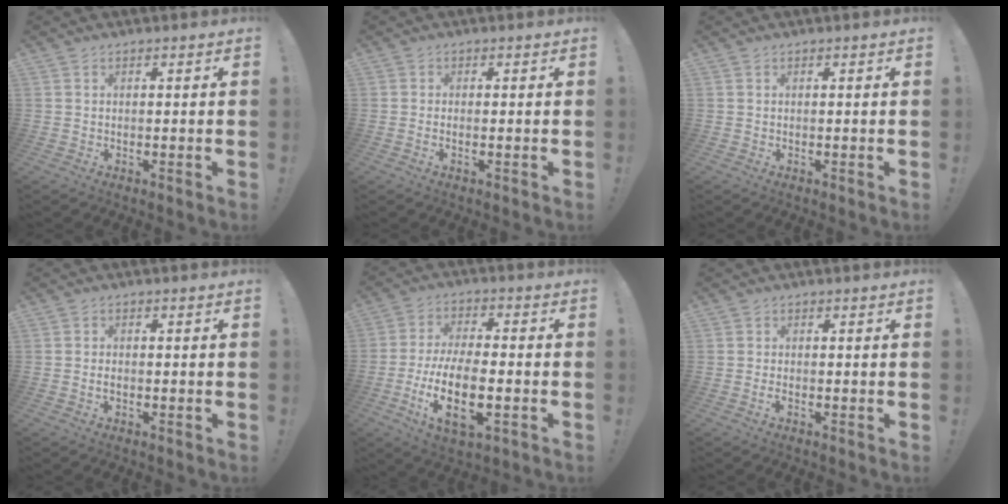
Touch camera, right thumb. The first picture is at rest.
{"total": 1.7, "force": [-0.7, -0.4, 1.5], "torque": [-0.024, -0.011, -0.010]}
{"total": 0.0}
{"total": 1.3, "force": [-0.5, 0.7, 1.0], "torque": [-0.009, -0.001, -0.010]}
{"total": 15.5, "force": [-4.4, 6.1, 13.6], "torque": [-0.262, -0.003, -0.074]}
{"total": 0.9, "force": [-0.5, 0.5, 0.5], "torque": [0.000, -0.002, -0.011]}